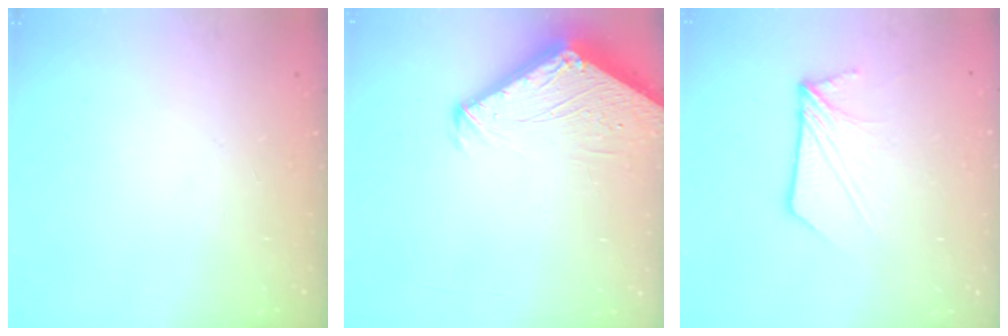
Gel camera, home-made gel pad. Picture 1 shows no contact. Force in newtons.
{"total": 3.8, "press": 3.8, "slide": 0.3}
{"total": 8.1, "press": 8.1, "slide": 0.4}